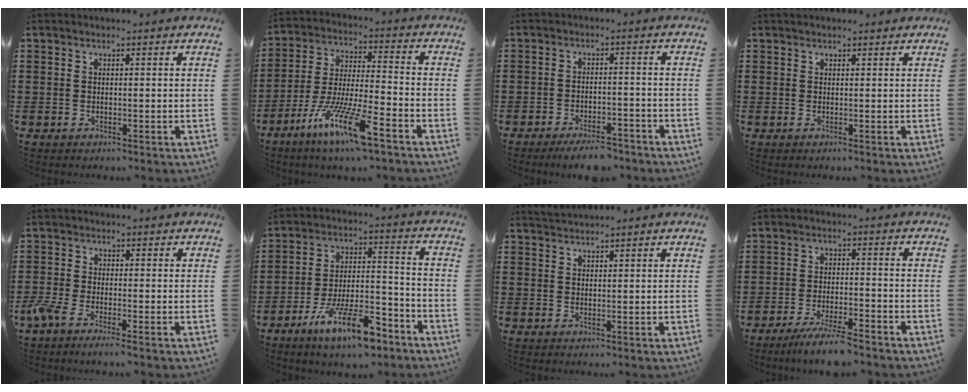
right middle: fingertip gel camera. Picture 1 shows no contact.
{"total": 11.6, "force": [-7.7, 1.3, 8.6], "torque": [-0.176, -0.002, -0.150]}
{"total": 4.2, "force": [-3.8, 0.8, 1.6], "torque": [-0.025, 0.006, -0.073]}
{"total": 0.9, "force": [0.9, 0.0, 0.1], "torque": [0.004, -0.004, 0.015]}
{"total": 2.9, "force": [-2.0, 0.3, 2.0], "torque": [-0.065, -0.010, -0.046]}
{"total": 12.7, "force": [-8.6, 3.3, 8.8], "torque": [-0.157, 0.026, -0.160]}
{"total": 1.4, "force": [1.4, 0.0, 0.1], "torque": [-0.006, 0.000, 0.028]}
{"total": 5.7, "force": [-5.1, 0.2, 2.5], "torque": [-0.052, -0.010, -0.096]}